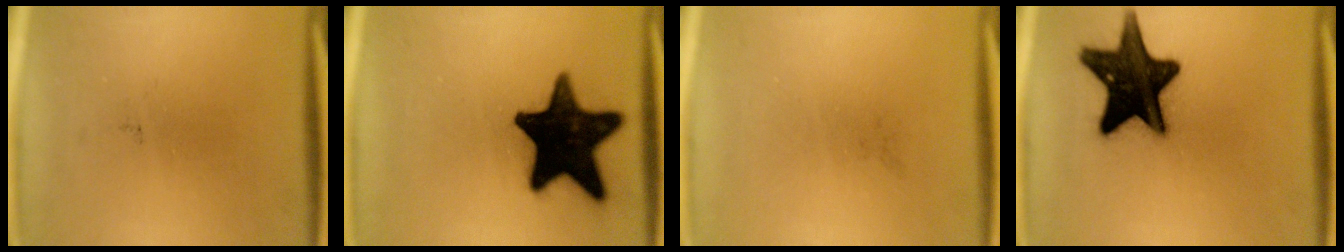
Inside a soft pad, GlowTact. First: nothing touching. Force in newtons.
{"total": 20.1}
{"total": 0.0}
{"total": 18.3}